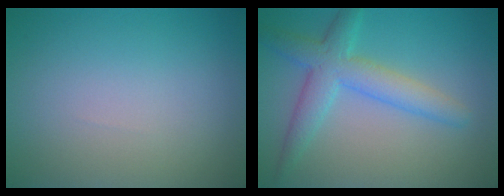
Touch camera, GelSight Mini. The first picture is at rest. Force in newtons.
{"total": 4.6, "press": 4.6, "slide": 0.2}